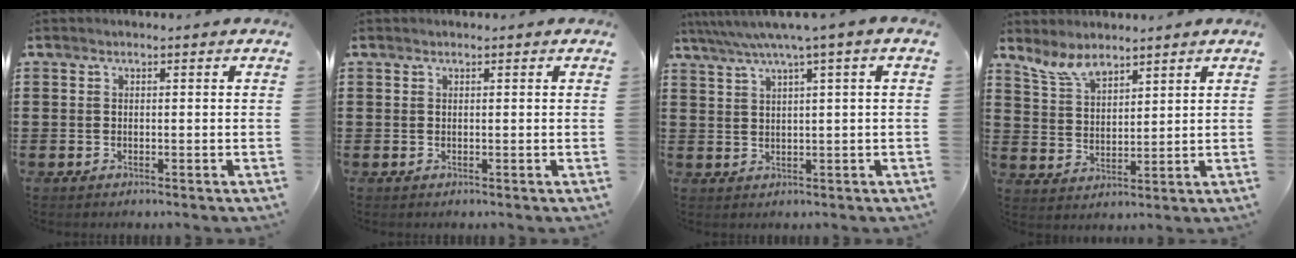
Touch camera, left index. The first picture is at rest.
{"total": 0.0}
{"total": 3.8, "force": [1.7, -0.5, 3.4], "torque": [-0.069, -0.007, 0.026]}
{"total": 5.9, "force": [5.0, 1.9, 2.4], "torque": [-0.061, -0.011, 0.094]}